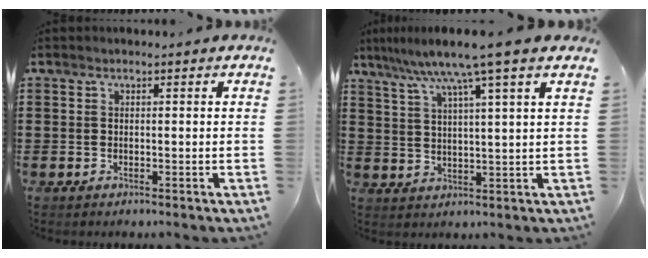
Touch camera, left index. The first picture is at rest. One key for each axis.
{"total": 7.7, "fx": 5.4, "fy": -0.7, "fz": 5.4, "tx": -0.121, "ty": -0.022, "tz": 0.087}